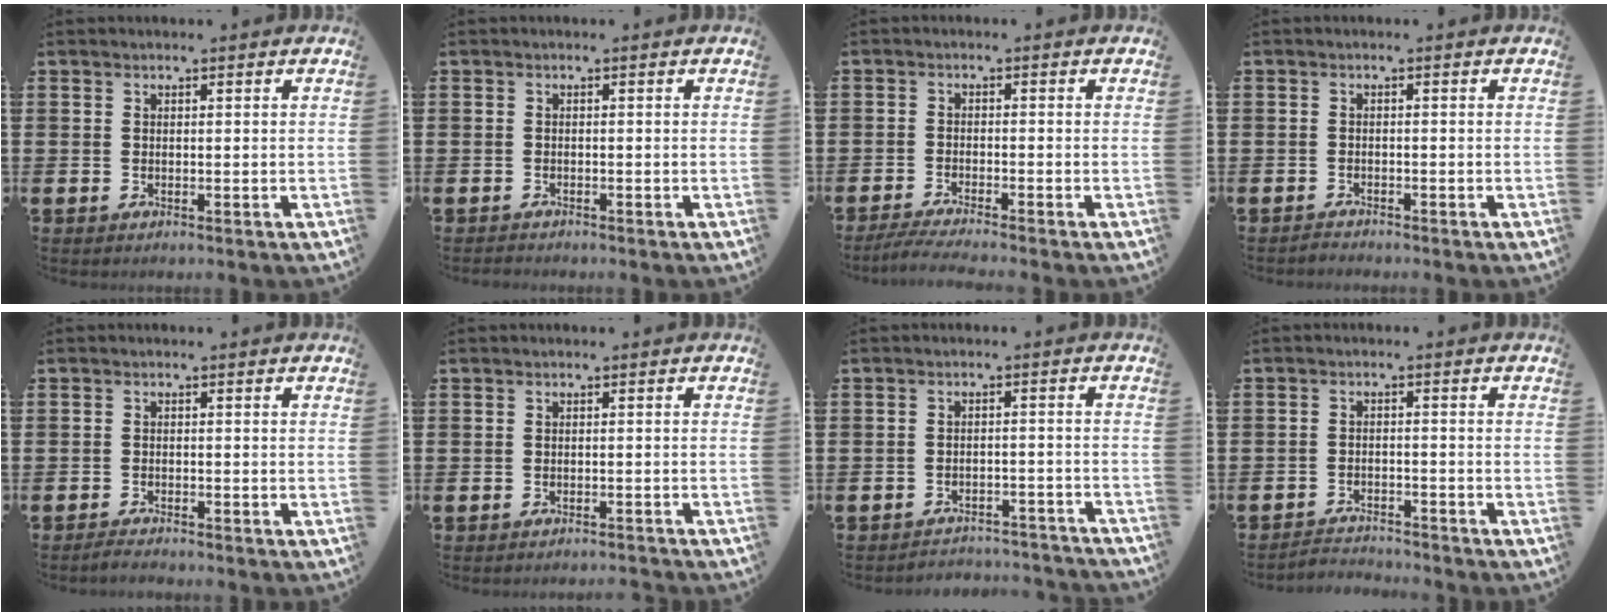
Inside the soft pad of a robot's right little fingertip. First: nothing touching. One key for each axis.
{"total": 0.5, "fx": -0.5, "fy": 0.1, "fz": -0.1, "tx": -0.001, "ty": -0.001, "tz": -0.011}
{"total": 2.4, "fx": -2.0, "fy": -0.1, "fz": 1.3, "tx": -0.019, "ty": -0.001, "tz": -0.037}
{"total": 0.9, "fx": -0.9, "fy": 0.0, "fz": -0.1, "tx": -0.002, "ty": 0.000, "tz": -0.020}
{"total": 1.2, "fx": -1.2, "fy": 0.0, "fz": 0.2, "tx": -0.007, "ty": 0.000, "tz": -0.024}
{"total": 0.9, "fx": -0.9, "fy": -0.2, "fz": 0.0, "tx": -0.001, "ty": 0.000, "tz": -0.019}
{"total": 2.6, "fx": -2.6, "fy": 0.0, "fz": -0.2, "tx": -0.004, "ty": 0.004, "tz": -0.058}
{"total": 2.5, "fx": -2.5, "fy": 0.1, "fz": -0.2, "tx": -0.003, "ty": 0.002, "tz": -0.055}